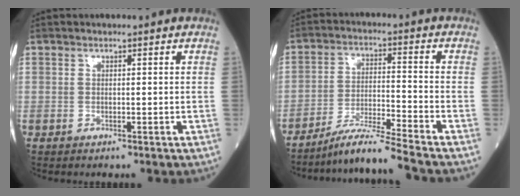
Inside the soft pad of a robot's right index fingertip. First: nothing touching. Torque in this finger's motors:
{"motor_torque": [-0.19, -0.44, 0.03, 0.01]}